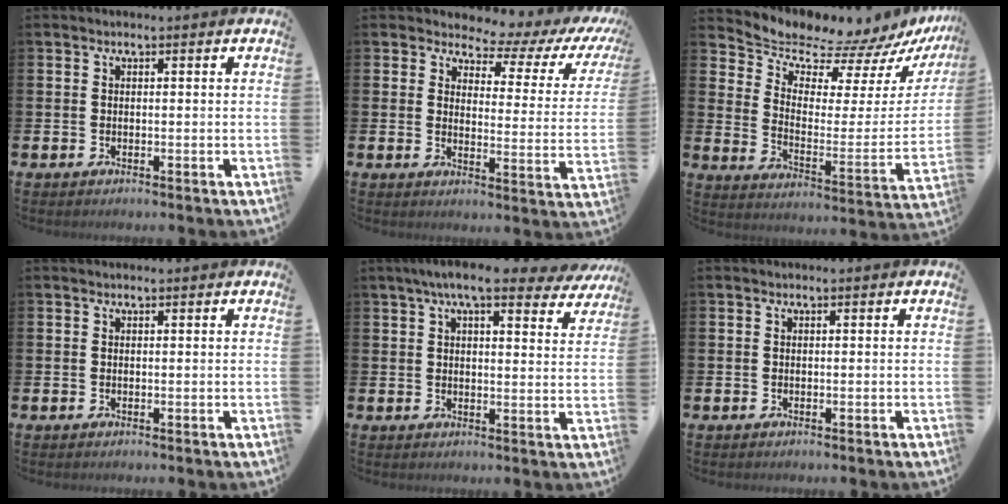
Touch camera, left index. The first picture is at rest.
{"total": 4.0, "force": [3.3, 1.9, 1.0], "torque": [-0.026, -0.038, 0.044]}
{"total": 9.3, "force": [8.7, 2.8, 1.9], "torque": [-0.063, -0.084, 0.142]}
{"total": 0.0}
{"total": 7.6, "force": [6.4, 1.4, 3.8], "torque": [-0.069, -0.020, 0.111]}
{"total": 0.0}